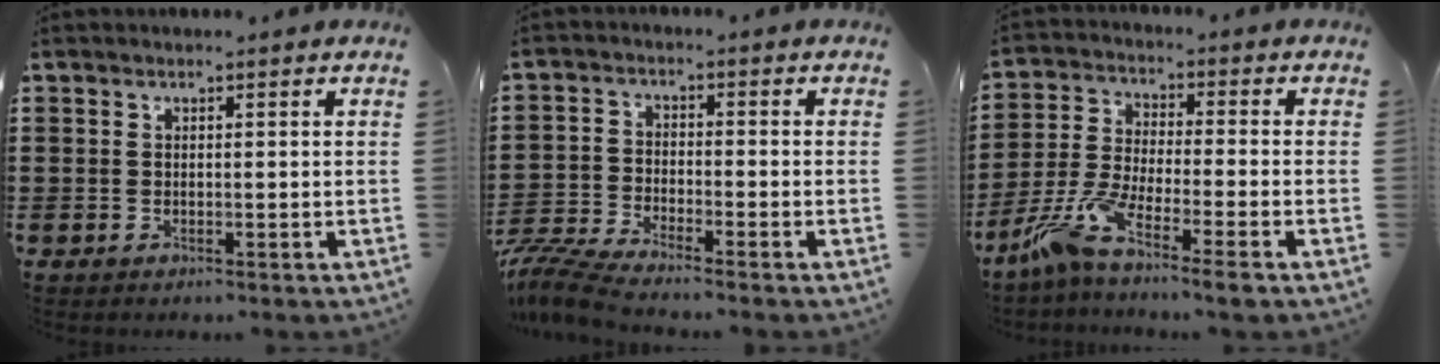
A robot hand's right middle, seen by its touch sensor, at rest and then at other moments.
{"total": 5.7, "force": [-5.2, 0.2, 2.2], "torque": [-0.070, -0.017, -0.109]}
{"total": 7.7, "force": [-6.0, 0.9, 4.8], "torque": [-0.120, -0.012, -0.120]}